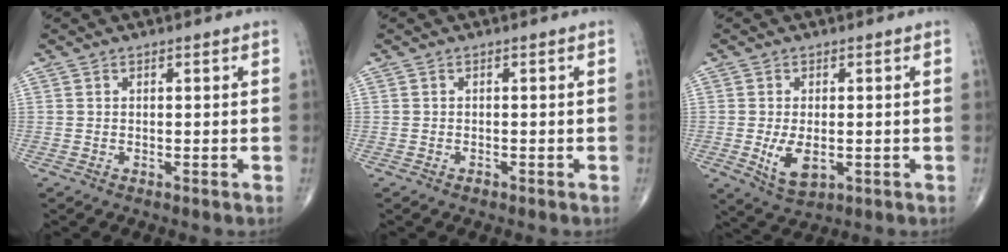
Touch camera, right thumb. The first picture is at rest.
{"total": 0.7, "force": [-0.5, 0.4, 0.2], "torque": [-0.003, 0.002, -0.009]}
{"total": 6.1, "force": [-1.0, 3.3, 5.0], "torque": [-0.089, -0.013, -0.009]}